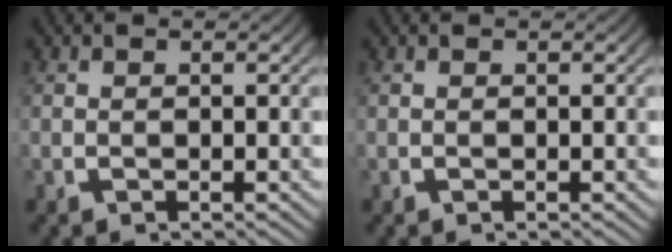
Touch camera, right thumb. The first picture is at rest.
{"total": 0.0}